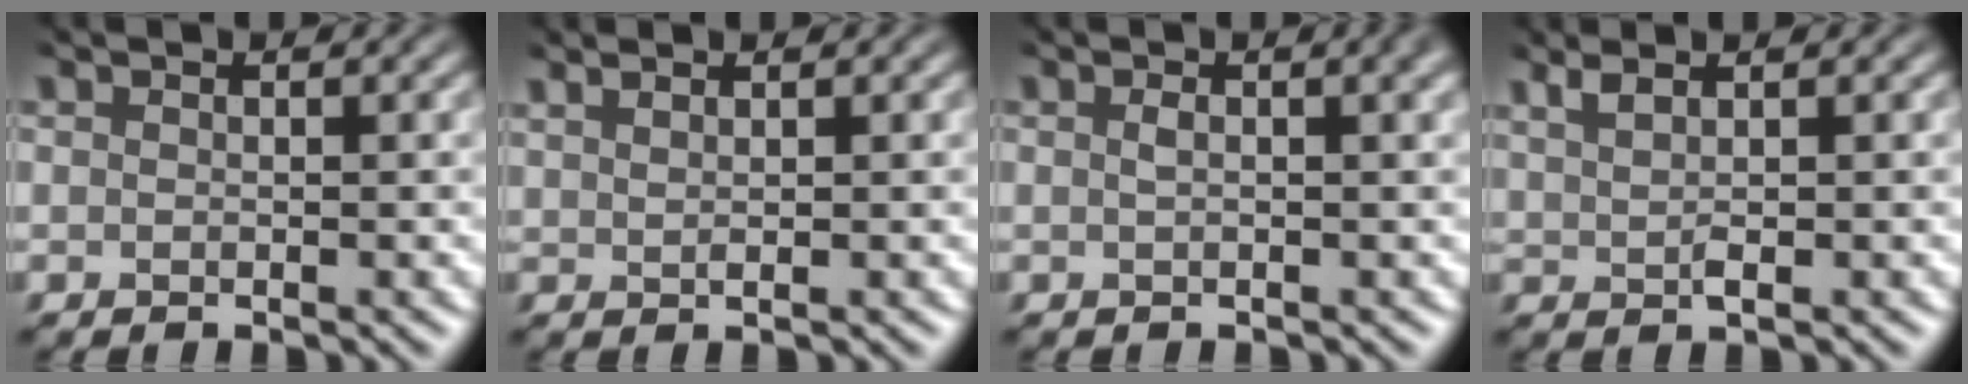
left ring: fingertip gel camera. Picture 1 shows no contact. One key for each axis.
{"total": 1.7, "fx": 1.4, "fy": 0.0, "fz": 0.8, "tx": -0.018, "ty": 0.006, "tz": 0.027}
{"total": 2.8, "fx": 0.5, "fy": 1.2, "fz": 2.5, "tx": -0.024, "ty": 0.005, "tz": 0.012}
{"total": 1.7, "fx": 1.2, "fy": -0.1, "fz": 1.2, "tx": -0.023, "ty": 0.002, "tz": 0.033}